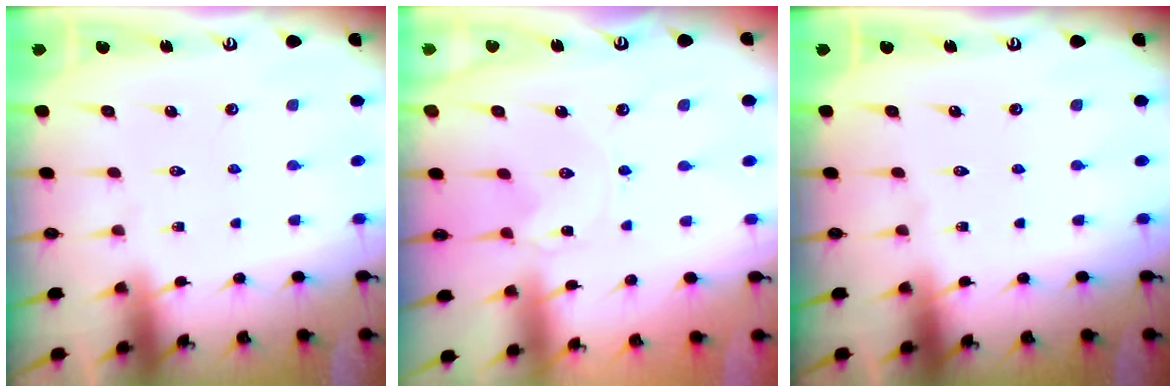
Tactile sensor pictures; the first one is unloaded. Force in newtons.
{"total": 1.5, "press": 1.4, "slide": 0.2}
{"total": 0.0}